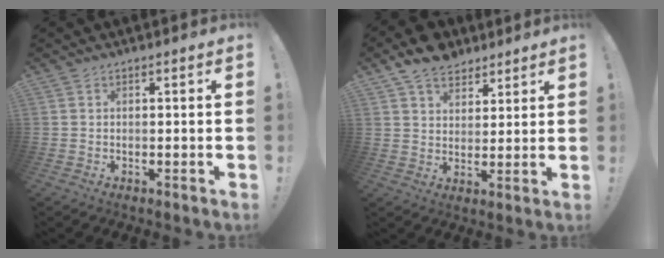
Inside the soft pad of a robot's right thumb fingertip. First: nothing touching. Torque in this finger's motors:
{"motor_torque": [0.62, 0.66, 0.41, 0.41, 0.01]}